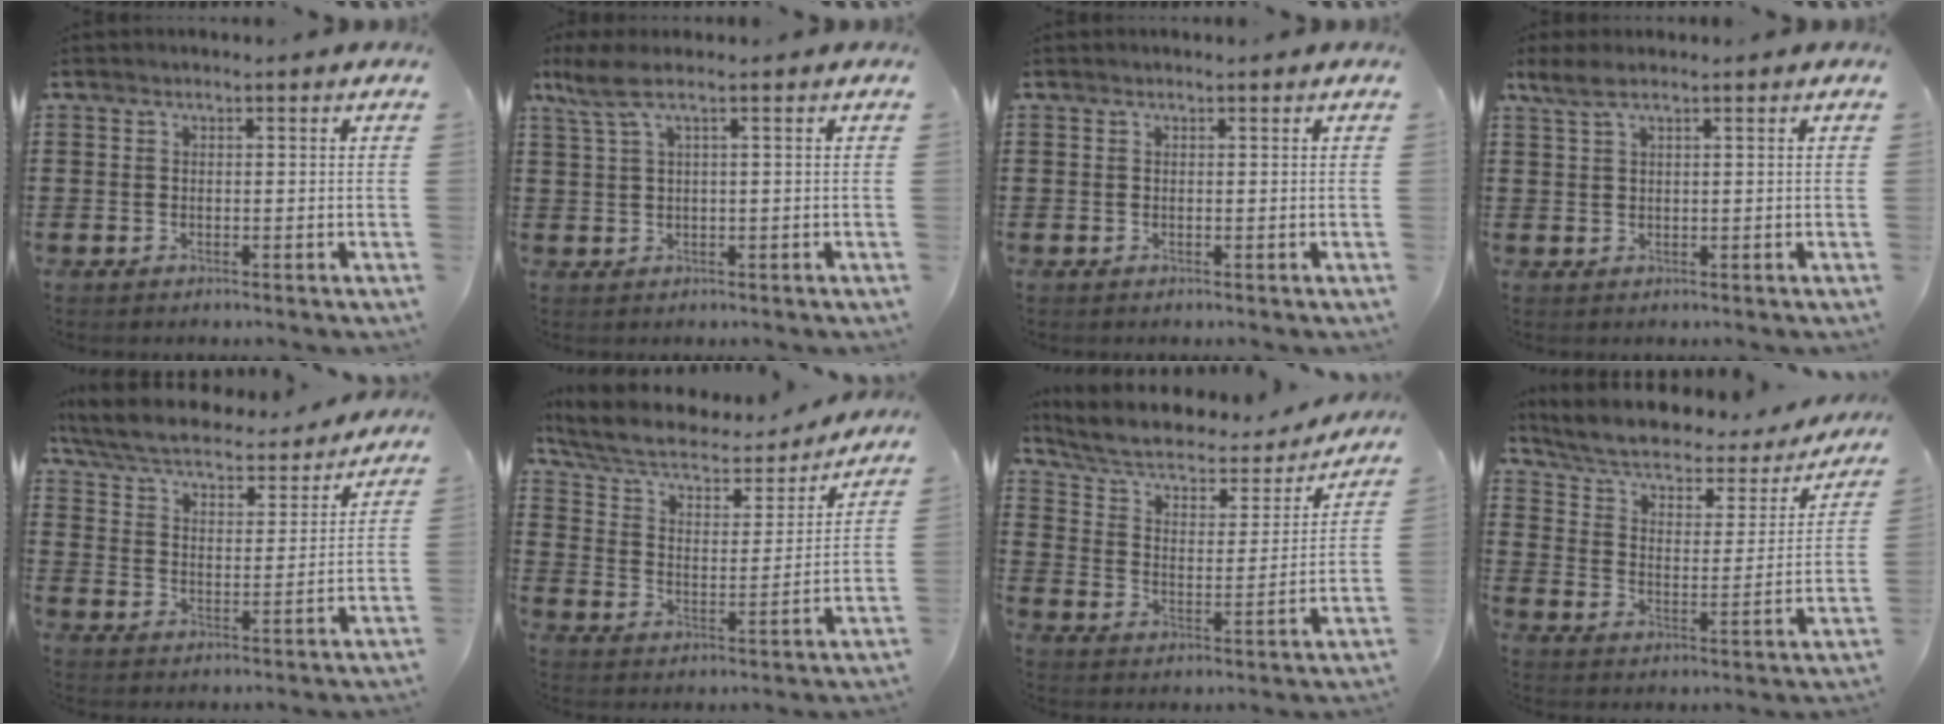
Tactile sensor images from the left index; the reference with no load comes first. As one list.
[{"total": 3.6, "force": [1.2, 0.4, 3.4], "torque": [-0.091, -0.008, 0.012]}, {"total": 0.0}, {"total": 2.5, "force": [1.4, 0.6, 2.0], "torque": [-0.050, 0.001, 0.023]}, {"total": 5.8, "force": [5.5, 0.6, 2.0], "torque": [-0.065, -0.037, 0.090]}, {"total": 6.5, "force": [5.3, 2.2, 3.0], "torque": [-0.083, -0.032, 0.089]}, {"total": 5.3, "force": [4.1, 2.1, 2.7], "torque": [-0.073, -0.025, 0.064]}, {"total": 4.8, "force": [3.5, 1.9, 2.7], "torque": [-0.070, -0.023, 0.053]}]